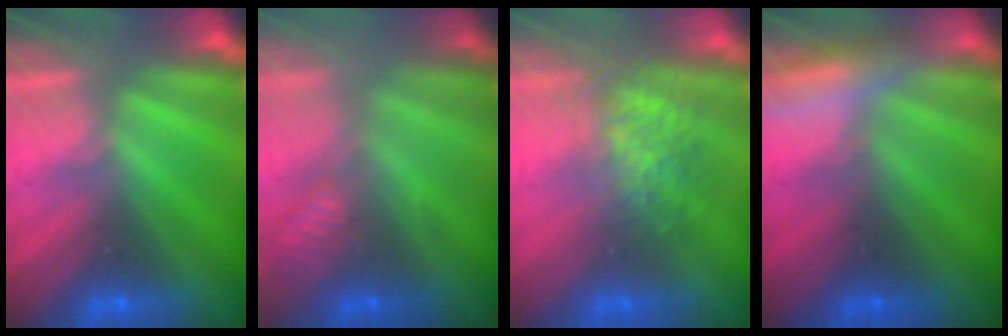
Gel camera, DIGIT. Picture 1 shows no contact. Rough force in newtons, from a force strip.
{"total": 2.5}
{"total": 3.8}
{"total": 2.8}